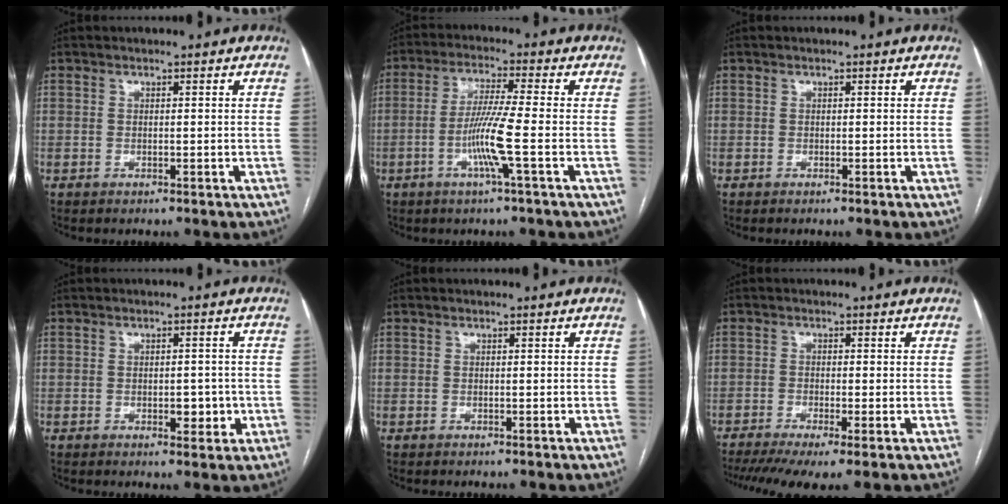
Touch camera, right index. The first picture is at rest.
{"total": 7.8, "force": [-2.3, -1.1, 7.3], "torque": [-0.144, -0.008, -0.049]}
{"total": 0.0}
{"total": 3.3, "force": [-0.8, 1.6, 2.8], "torque": [-0.035, 0.001, -0.007]}
{"total": 0.0}
{"total": 8.4, "force": [-5.4, 1.3, 6.3], "torque": [-0.107, -0.013, -0.093]}